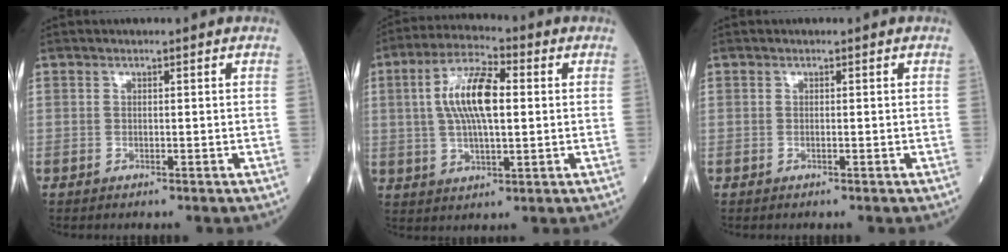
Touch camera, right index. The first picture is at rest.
{"total": 10.8, "force": [1.6, 3.3, 10.1], "torque": [-0.202, 0.017, 0.027]}
{"total": 0.0}